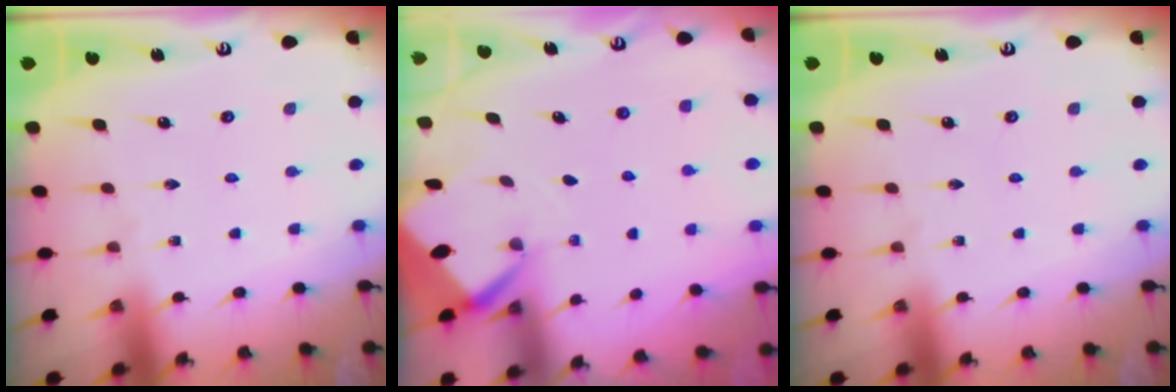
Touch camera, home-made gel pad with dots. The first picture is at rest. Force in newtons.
{"total": 3.0, "press": 3.0, "slide": 0.2}
{"total": 0.0}